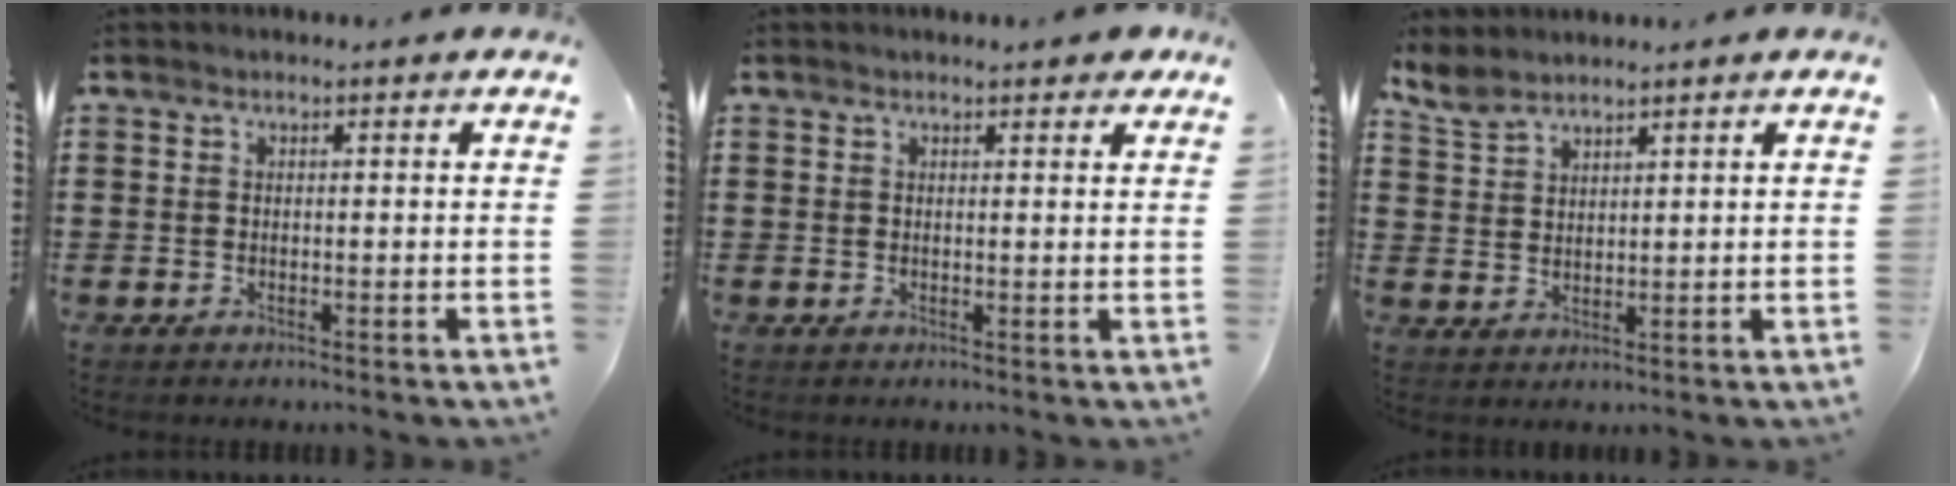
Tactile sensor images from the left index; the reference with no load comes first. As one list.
[{"total": 1.6, "force": [1.3, 0.4, 0.8], "torque": [-0.011, 0.001, 0.024]}, {"total": 3.7, "force": [3.4, 1.1, 1.1], "torque": [-0.032, -0.004, 0.064]}]